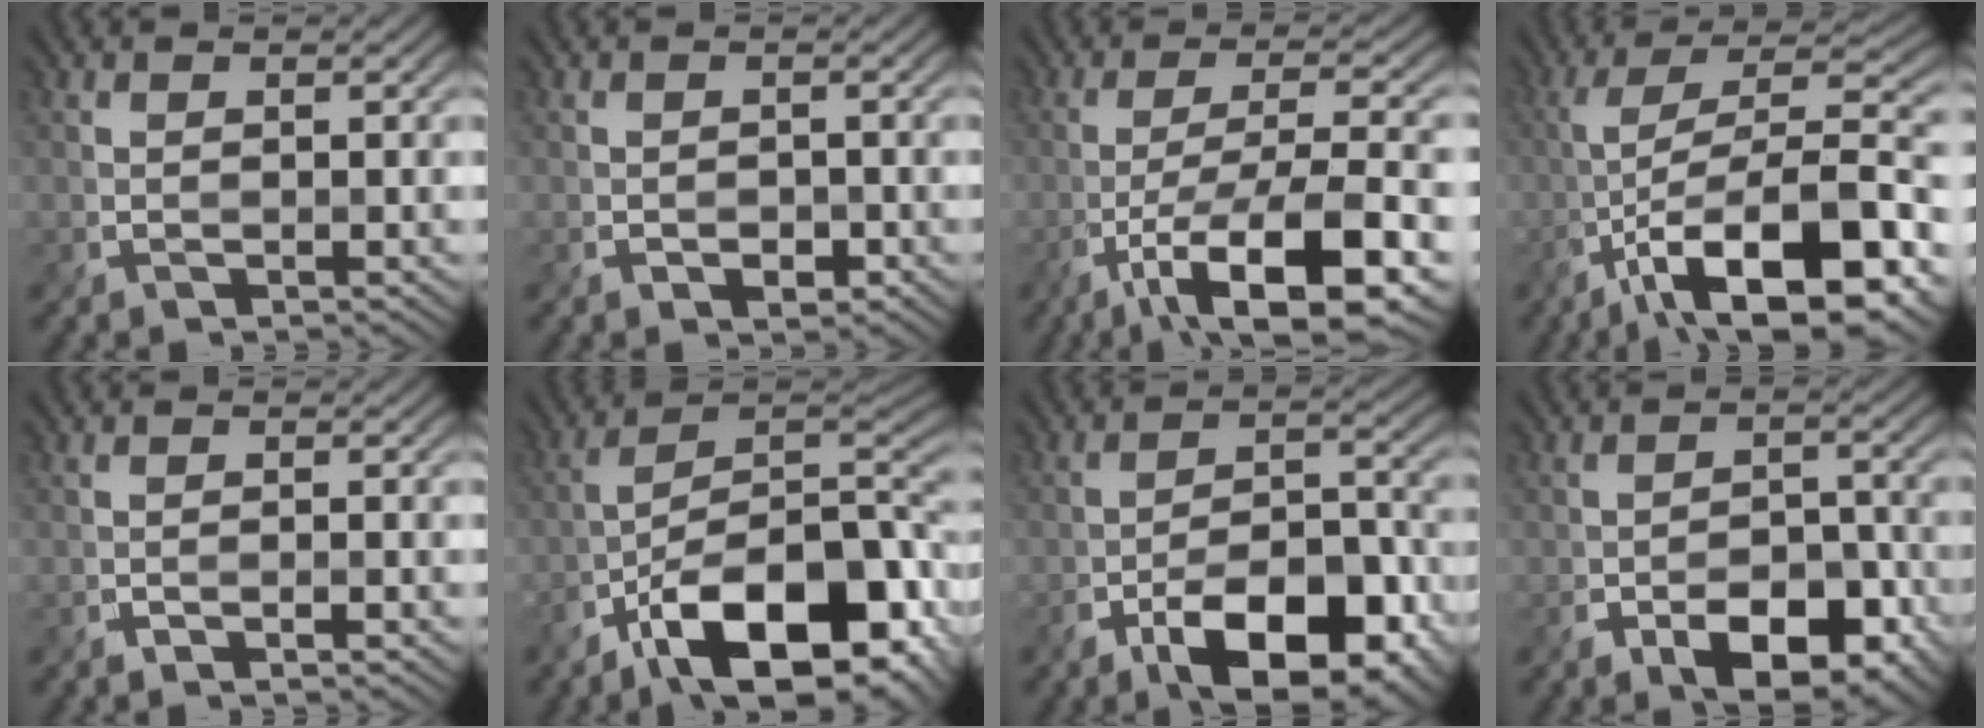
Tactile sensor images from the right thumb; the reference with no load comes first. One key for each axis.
{"total": 1.6, "fx": -0.8, "fy": 1.1, "fz": 0.8, "tx": -0.016, "ty": -0.008, "tz": -0.011}
{"total": 12.3, "fx": -6.0, "fy": 3.1, "fz": 10.2, "tx": -0.184, "ty": -0.013, "tz": -0.095}
{"total": 15.1, "fx": -6.2, "fy": 5.1, "fz": 12.7, "tx": -0.215, "ty": 0.005, "tz": -0.104}
{"total": 1.0, "fx": -0.4, "fy": 0.2, "fz": 0.9, "tx": -0.011, "ty": 0.000, "tz": -0.012}
{"total": 19.0, "fx": -10.1, "fy": 8.3, "fz": 13.8, "tx": -0.189, "ty": -0.016, "tz": -0.164}
{"total": 11.8, "fx": -6.4, "fy": 5.0, "fz": 8.6, "tx": -0.137, "ty": -0.005, "tz": -0.109}
{"total": 7.5, "fx": -3.8, "fy": 3.9, "fz": 5.1, "tx": -0.079, "ty": -0.010, "tz": -0.054}